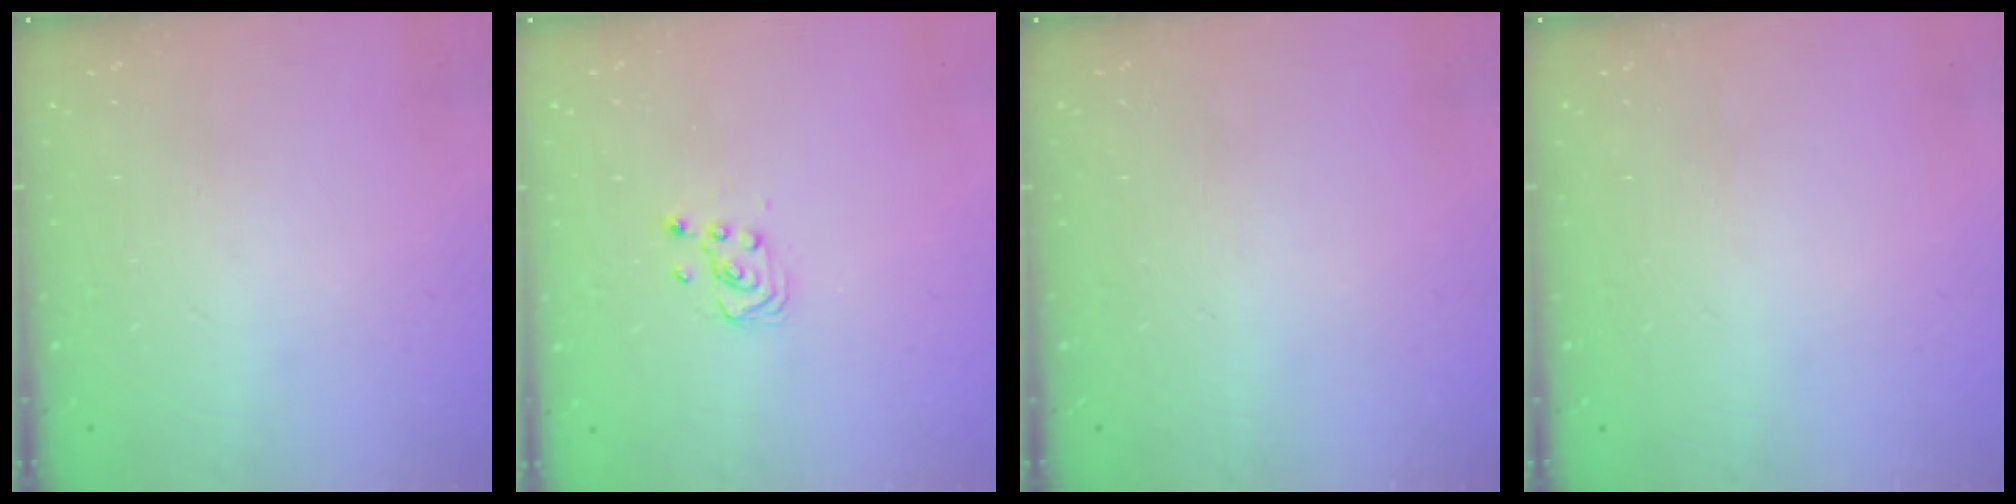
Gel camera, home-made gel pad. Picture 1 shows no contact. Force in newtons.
{"total": 2.6, "press": 2.4, "slide": 1.0}
{"total": 0.0}
{"total": 0.0}